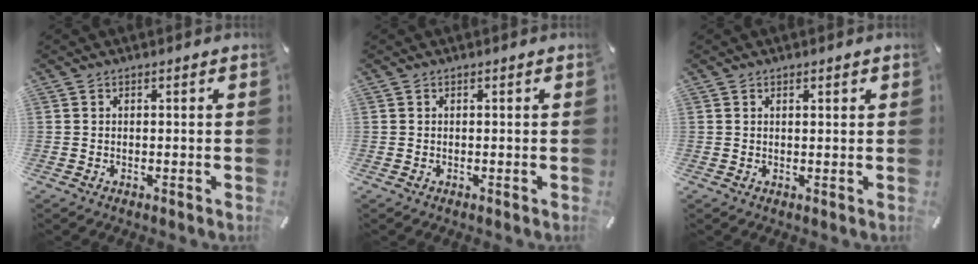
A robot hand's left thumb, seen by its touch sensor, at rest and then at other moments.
{"total": 0.0}
{"total": 0.9, "force": [0.6, 0.3, 0.6], "torque": [-0.011, 0.000, 0.011]}